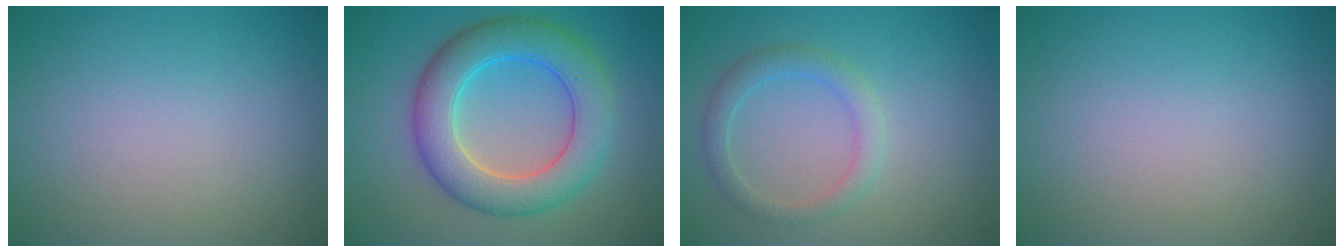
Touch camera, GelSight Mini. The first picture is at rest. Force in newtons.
{"total": 7.5, "press": 7.5, "slide": 0.2}
{"total": 2.4, "press": 2.4, "slide": 0.1}
{"total": 0.0}